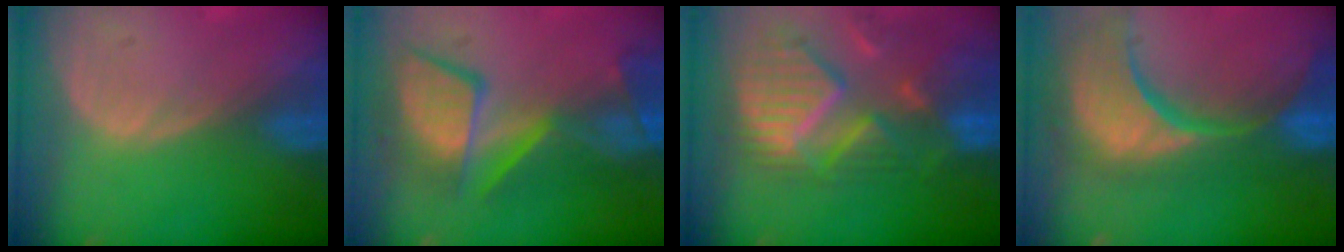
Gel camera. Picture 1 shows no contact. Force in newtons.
{"total": 10.4, "press": 9.8, "slide": 3.4}
{"total": 12.2, "press": 10.5, "slide": 6.2}
{"total": 15.4, "press": 12.1, "slide": 9.5}